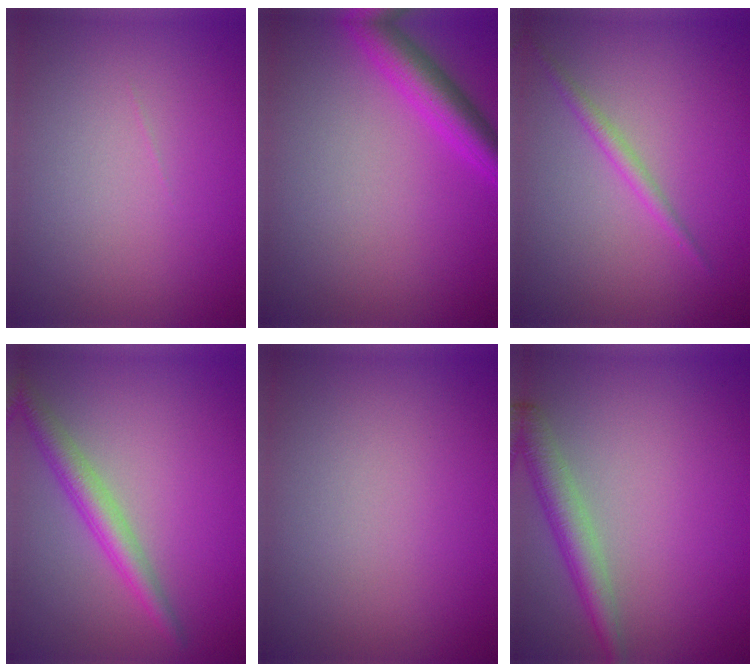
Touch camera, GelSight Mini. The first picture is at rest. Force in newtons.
{"total": 3.9, "press": 3.9, "slide": 0.1}
{"total": 1.3, "press": 1.3, "slide": 0.1}
{"total": 3.2, "press": 3.2, "slide": 0.1}
{"total": 0.0}
{"total": 3.1, "press": 3.1, "slide": 0.2}